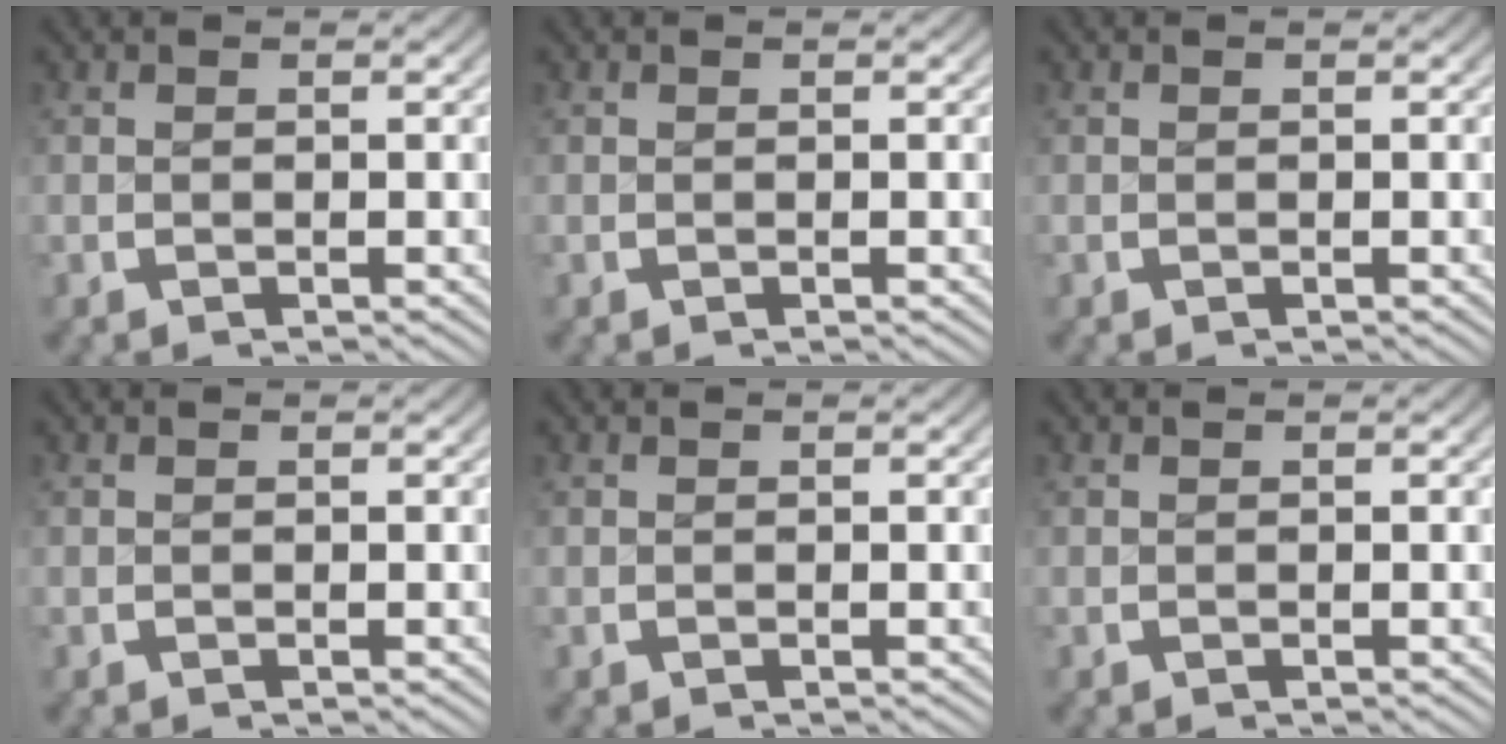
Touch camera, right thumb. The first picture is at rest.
{"total": 0.0}
{"total": 0.0}
{"total": 0.0}
{"total": 0.0}
{"total": 0.0}